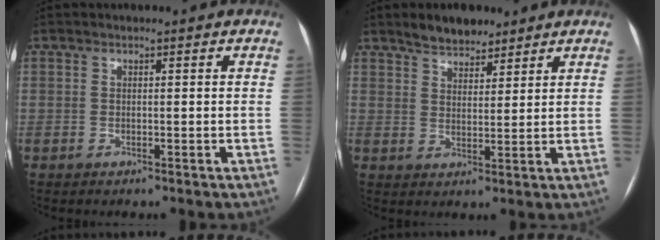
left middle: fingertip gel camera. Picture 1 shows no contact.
{"total": 5.7, "force": [4.7, 2.3, 2.1], "torque": [-0.038, 0.007, 0.085]}